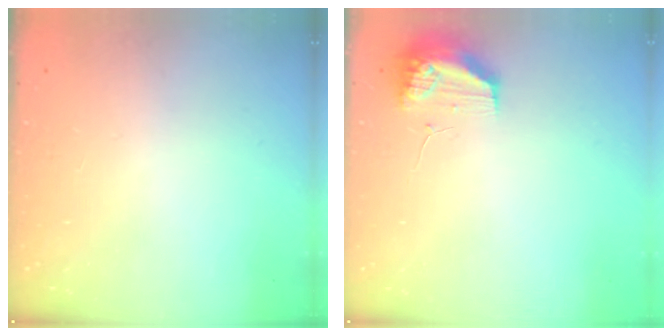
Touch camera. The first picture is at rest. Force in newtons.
{"total": 9.7, "press": 9.6, "slide": 1.5}